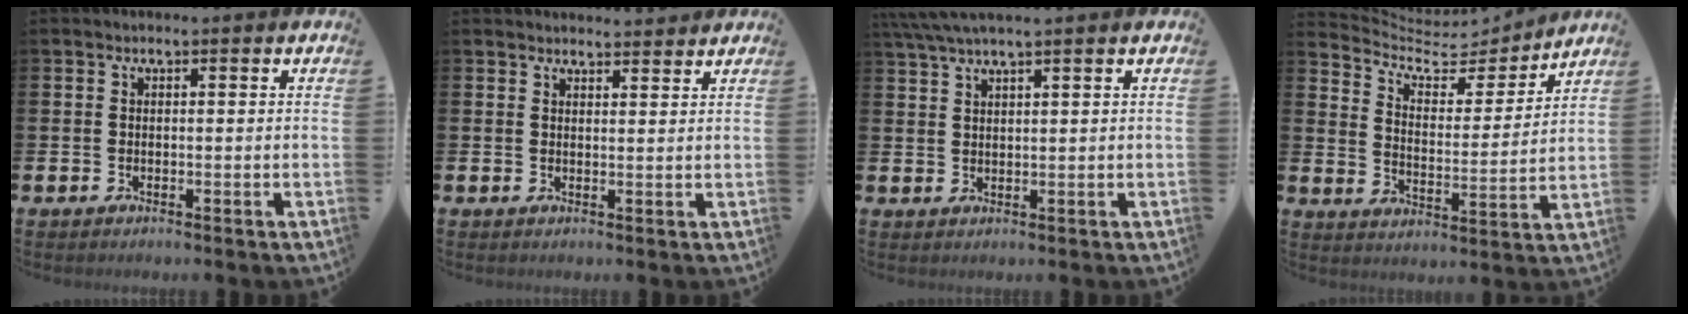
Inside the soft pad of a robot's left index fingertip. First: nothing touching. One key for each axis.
{"total": 2.3, "fx": 2.3, "fy": 0.1, "fz": -0.1, "tx": 0.014, "ty": -0.018, "tz": 0.038}
{"total": 3.4, "fx": 2.9, "fy": -0.2, "fz": 1.8, "tx": -0.049, "ty": -0.001, "tz": 0.055}
{"total": 6.7, "fx": 5.9, "fy": 2.4, "fz": 1.9, "tx": -0.060, "ty": -0.052, "tz": 0.096}